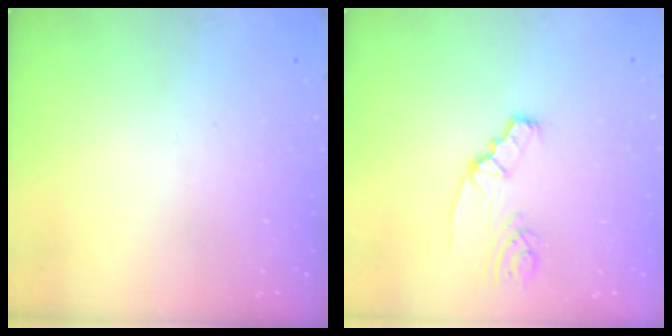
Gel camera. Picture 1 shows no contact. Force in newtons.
{"total": 2.0, "press": 2.0, "slide": 0.4}